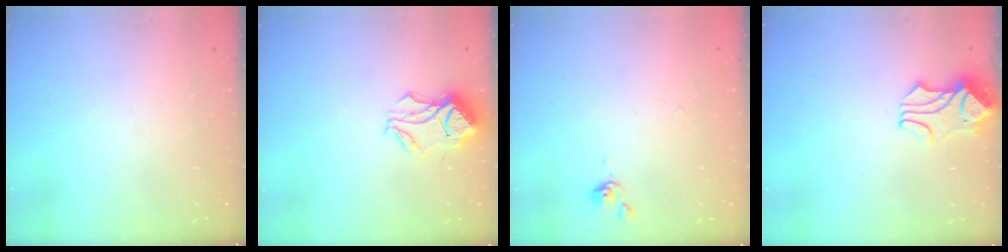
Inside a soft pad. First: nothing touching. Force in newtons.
{"total": 11.9, "press": 11.8, "slide": 0.9}
{"total": 0.0}
{"total": 1.8, "press": 1.4, "slide": 1.0}